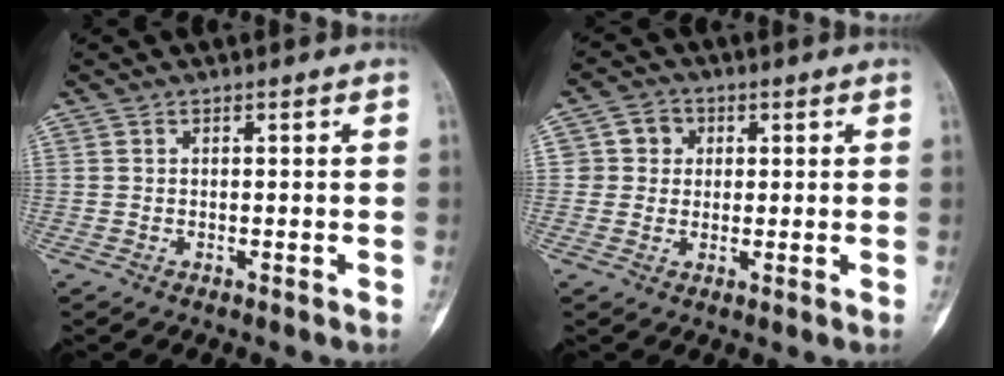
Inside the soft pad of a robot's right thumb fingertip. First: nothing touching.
{"total": 4.8, "force": [0.9, 4.6, 1.0], "torque": [0.021, 0.005, 0.011]}